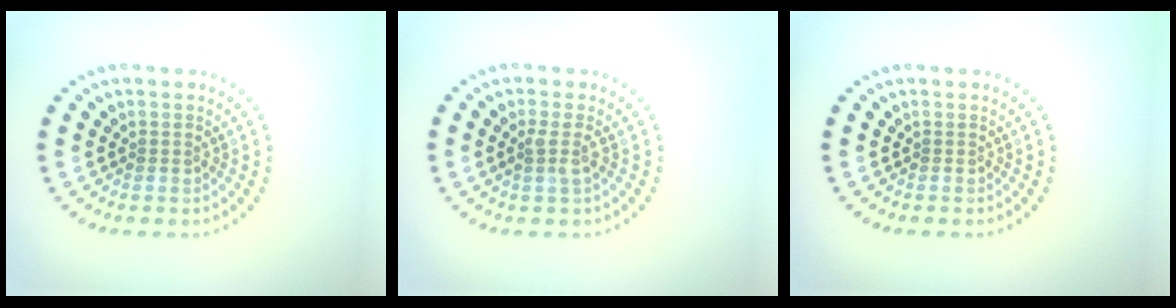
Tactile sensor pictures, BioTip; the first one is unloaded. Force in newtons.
{"total": 1.2, "press": 1.0, "slide": 0.6}
{"total": 0.0}